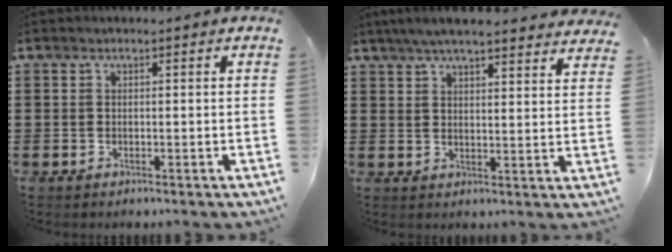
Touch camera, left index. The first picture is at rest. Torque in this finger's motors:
{"motor_torque": [2.14, 0.00, 0.67, 0.15]}